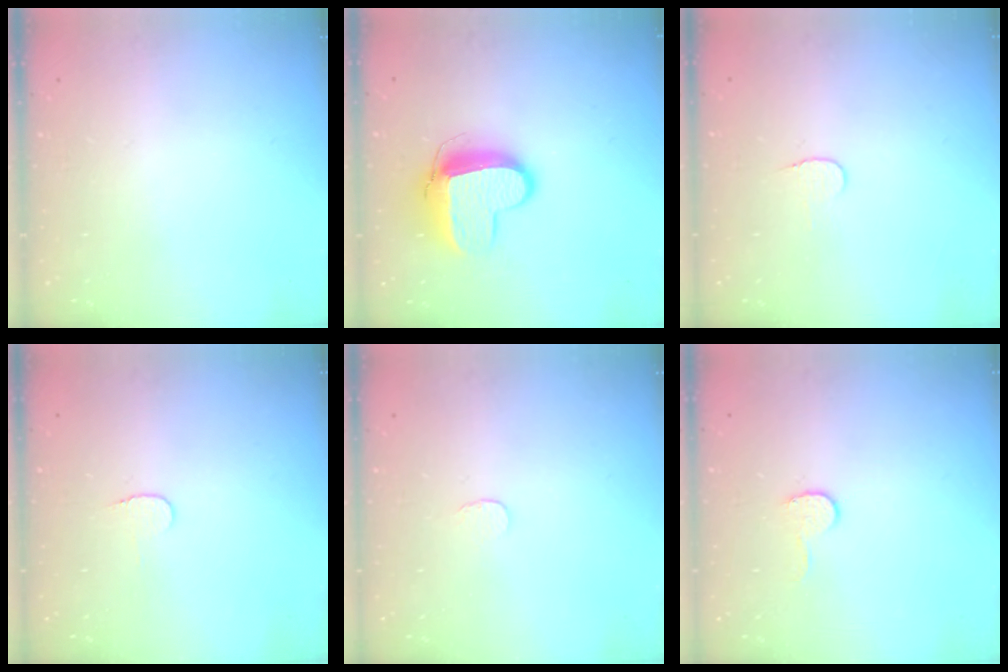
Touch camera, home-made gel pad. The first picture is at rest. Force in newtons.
{"total": 11.6, "press": 11.5, "slide": 1.3}
{"total": 3.9, "press": 3.9, "slide": 0.2}
{"total": 3.3, "press": 3.3, "slide": 0.3}
{"total": 2.6, "press": 2.6, "slide": 0.2}
{"total": 5.6, "press": 5.6, "slide": 0.5}